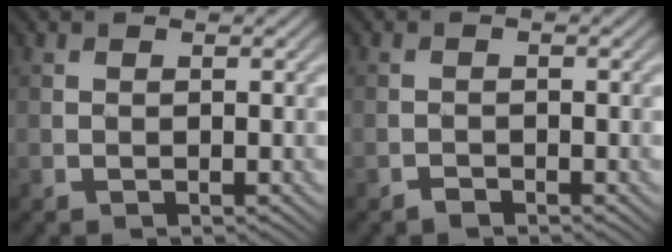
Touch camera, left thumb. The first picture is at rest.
{"total": 0.9, "force": [-0.8, 0.3, 0.3], "torque": [-0.003, 0.000, -0.016]}